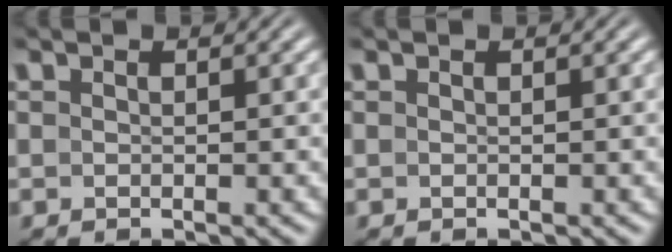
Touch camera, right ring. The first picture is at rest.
{"total": 0.0}